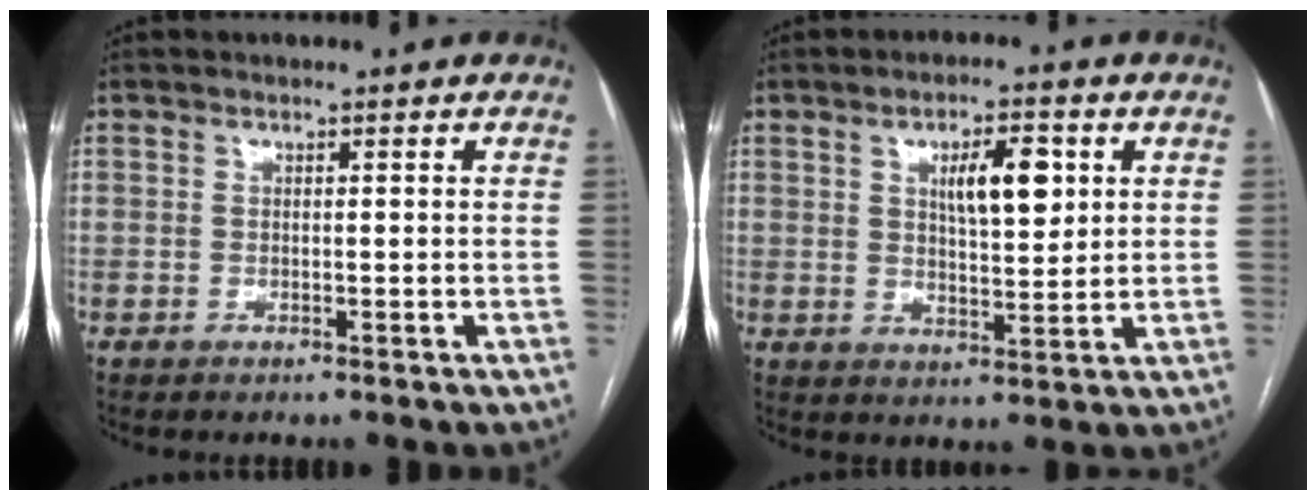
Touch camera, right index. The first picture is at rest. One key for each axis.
{"total": 7.5, "fx": 2.5, "fy": 2.3, "fz": 6.7, "tx": -0.109, "ty": 0.006, "tz": 0.044}